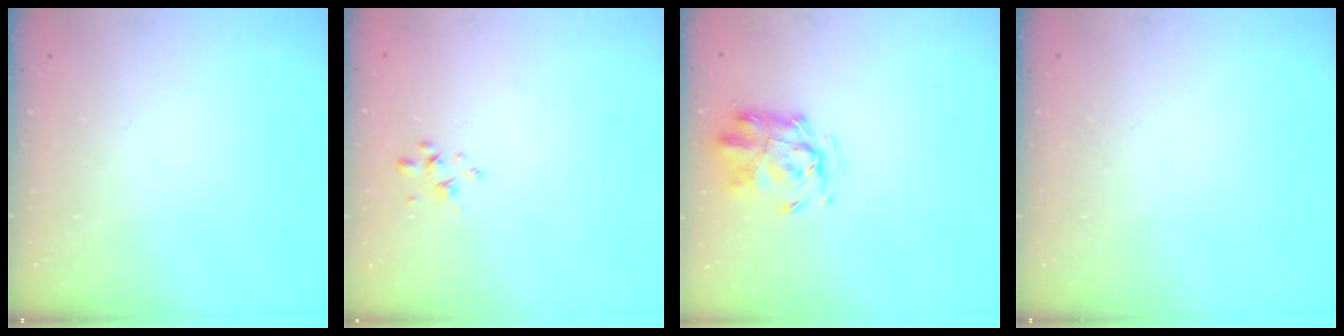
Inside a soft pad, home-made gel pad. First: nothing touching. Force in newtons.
{"total": 2.6, "press": 2.5, "slide": 0.8}
{"total": 2.5, "press": 2.4, "slide": 0.7}
{"total": 0.0}